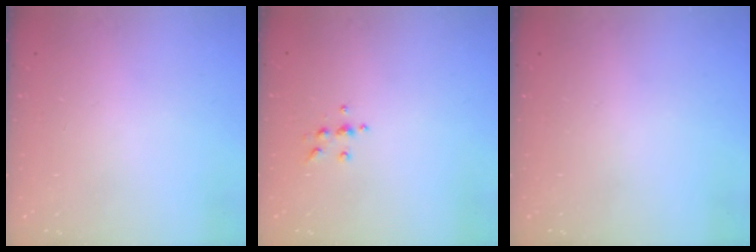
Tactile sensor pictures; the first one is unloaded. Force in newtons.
{"total": 5.6, "press": 5.6, "slide": 0.7}
{"total": 0.0}